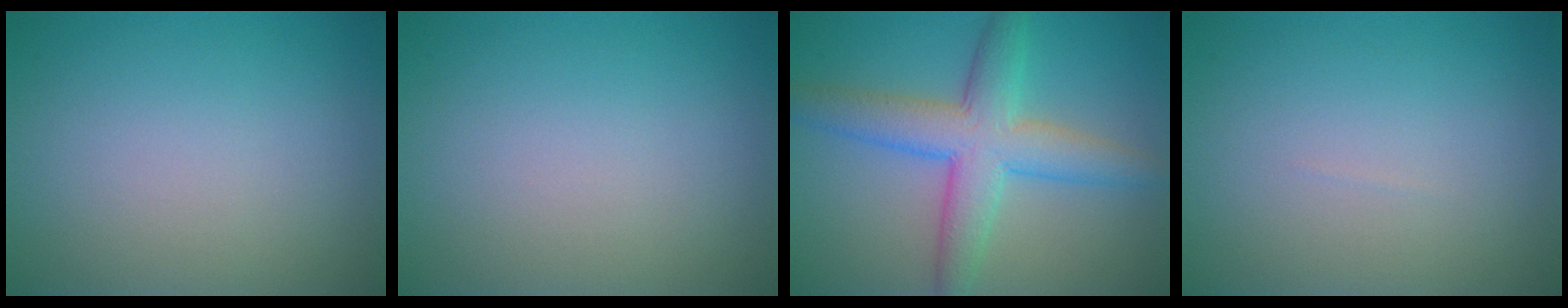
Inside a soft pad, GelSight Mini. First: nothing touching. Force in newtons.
{"total": 0.0}
{"total": 6.5, "press": 6.5, "slide": 0.3}
{"total": 0.0}